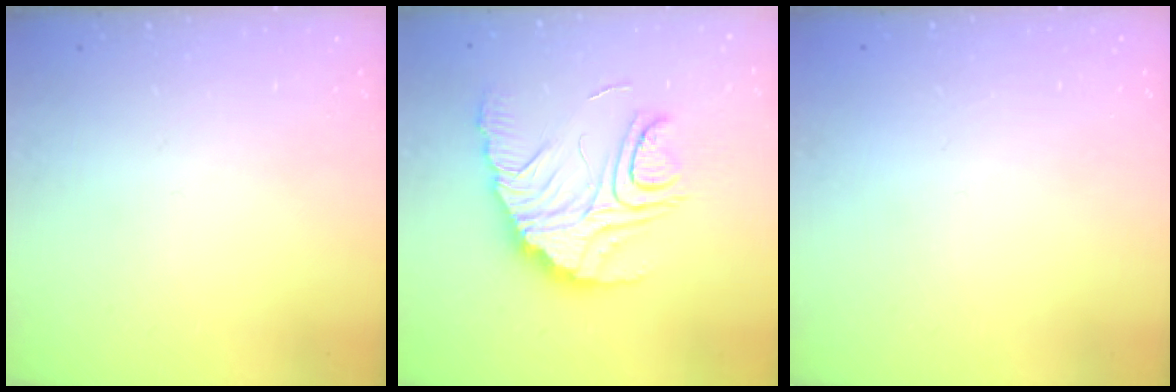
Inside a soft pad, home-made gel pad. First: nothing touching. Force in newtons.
{"total": 15.5, "press": 15.4, "slide": 1.4}
{"total": 2.3, "press": 2.3, "slide": 0.1}